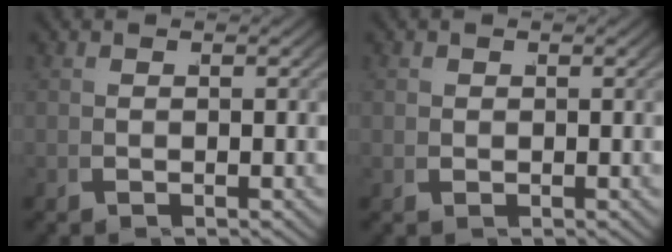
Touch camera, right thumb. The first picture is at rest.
{"total": 0.9, "force": [0.4, 0.8, 0.1], "torque": [-0.007, -0.004, 0.008]}